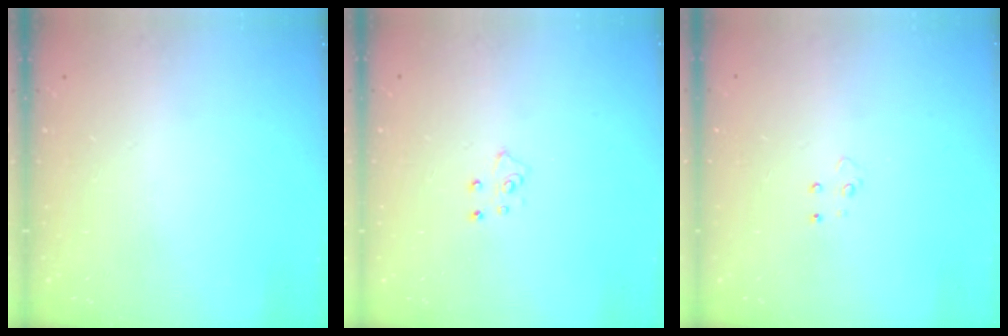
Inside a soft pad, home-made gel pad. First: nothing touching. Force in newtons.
{"total": 5.7, "press": 5.7, "slide": 0.4}
{"total": 3.4, "press": 3.4, "slide": 0.3}